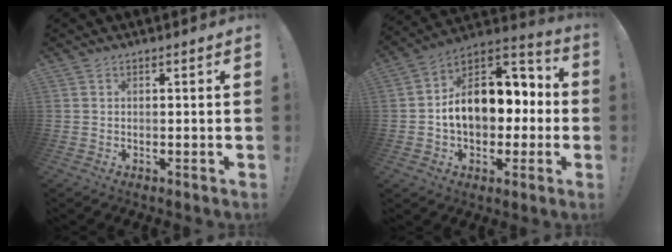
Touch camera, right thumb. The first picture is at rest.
{"total": 16.0, "force": [0.1, 11.8, 10.9], "torque": [-0.147, 0.007, 0.014]}